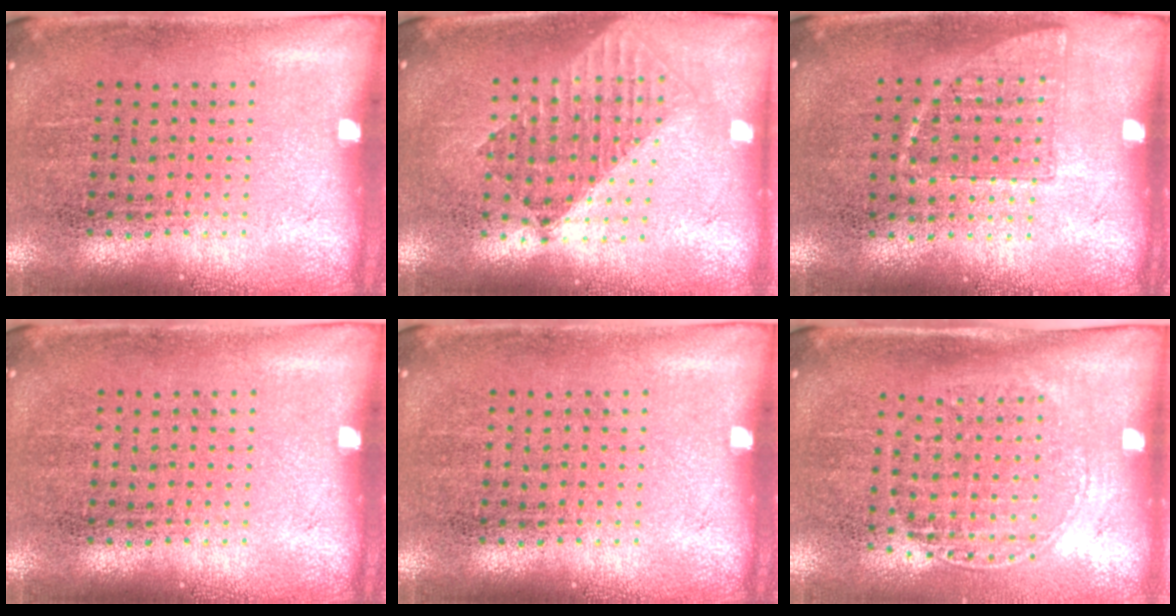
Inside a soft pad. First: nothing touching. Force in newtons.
{"total": 1.6, "press": 1.3, "slide": 0.9}
{"total": 0.6, "press": 0.6, "slide": 0.3}
{"total": 0.0}
{"total": 0.0}
{"total": 1.5, "press": 1.2, "slide": 0.8}